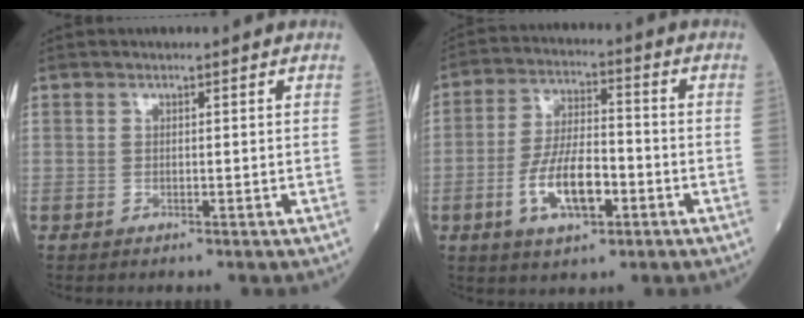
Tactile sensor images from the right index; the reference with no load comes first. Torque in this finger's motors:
{"motor_torque": [0.39, -0.21, 0.64, 0.13]}